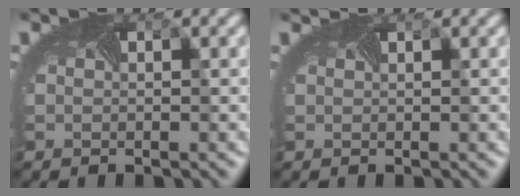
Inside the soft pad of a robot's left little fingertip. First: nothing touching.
{"total": 1.2, "force": [1.2, -0.2, 0.1], "torque": [-0.008, -0.001, 0.014]}